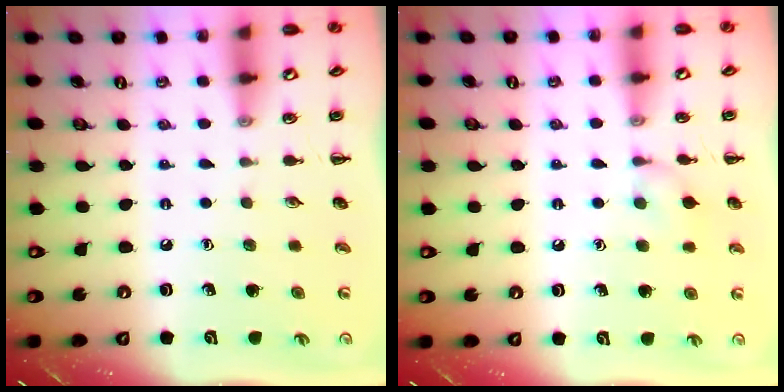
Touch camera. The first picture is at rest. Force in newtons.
{"total": 6.6, "press": 6.4, "slide": 1.5}